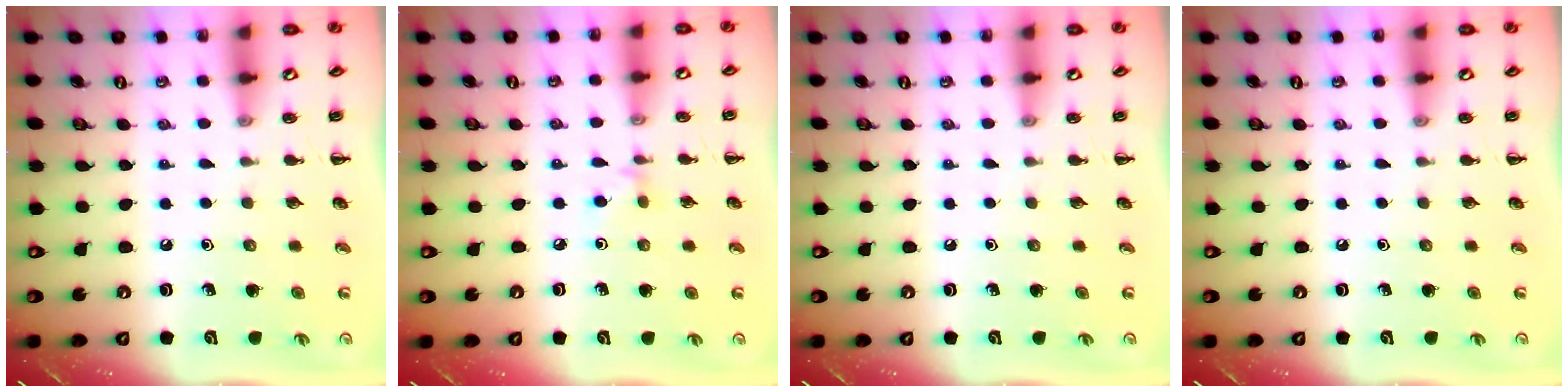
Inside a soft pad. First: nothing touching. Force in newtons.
{"total": 3.0, "press": 2.7, "slide": 1.2}
{"total": 0.0}
{"total": 0.0}